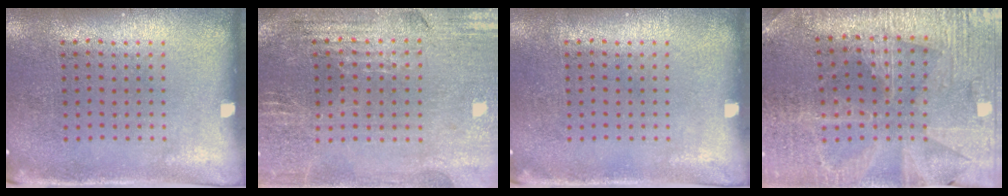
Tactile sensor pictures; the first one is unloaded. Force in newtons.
{"total": 1.3, "press": 1.3, "slide": 0.3}
{"total": 0.0}
{"total": 2.3, "press": 2.3, "slide": 0.5}